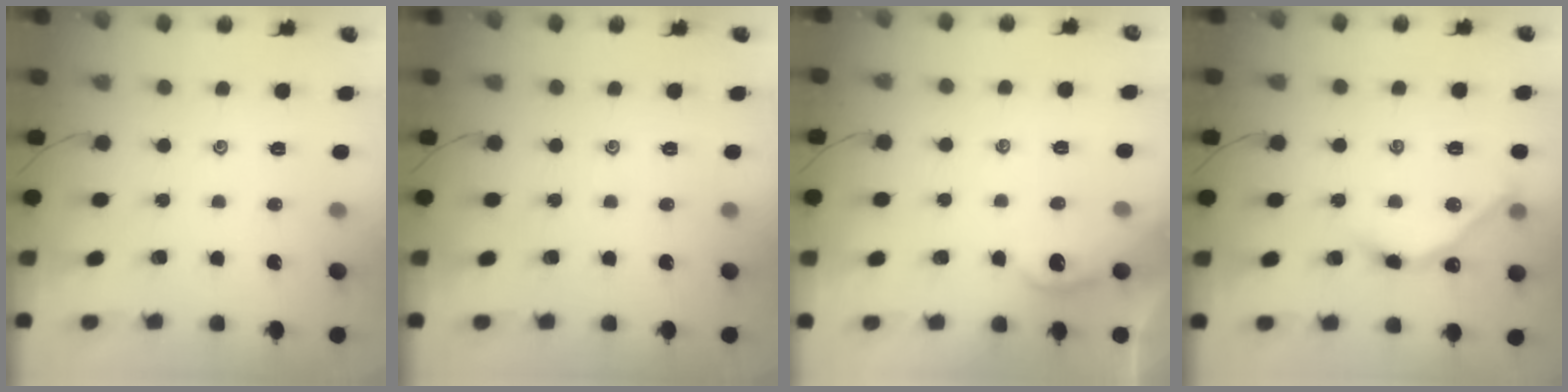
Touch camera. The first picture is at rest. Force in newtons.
{"total": 0.0}
{"total": 2.0, "press": 2.0, "slide": 0.1}
{"total": 7.4, "press": 7.4, "slide": 0.7}